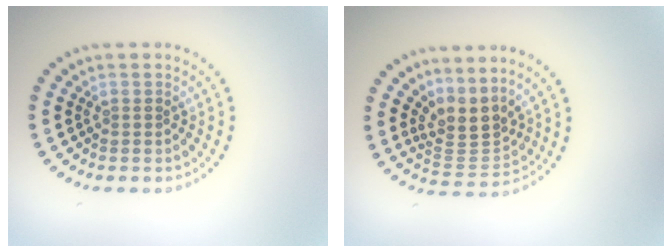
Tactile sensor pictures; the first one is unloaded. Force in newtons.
{"total": 3.4, "press": 2.4, "slide": 2.4}